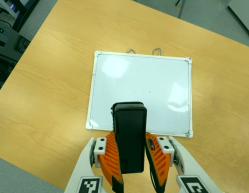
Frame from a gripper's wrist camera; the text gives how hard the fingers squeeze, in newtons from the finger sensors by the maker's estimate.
{"total": 6.7, "left": 5.7, "right": 7.7}